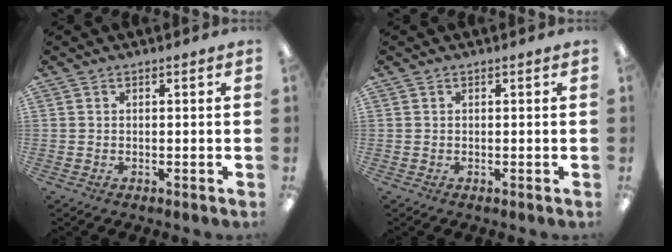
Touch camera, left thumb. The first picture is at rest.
{"total": 0.0}